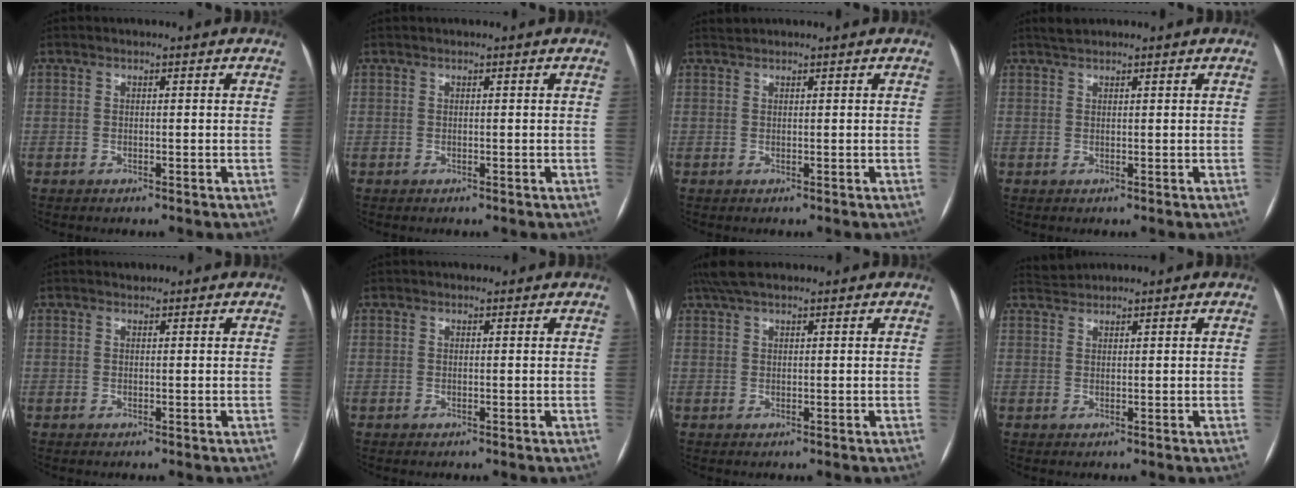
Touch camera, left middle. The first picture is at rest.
{"total": 0.0}
{"total": 0.7, "force": [0.6, -0.1, -0.2], "torque": [-0.004, 0.009, 0.017]}
{"total": 1.6, "force": [1.5, 0.3, 0.5], "torque": [-0.014, 0.012, 0.029]}
{"total": 0.6, "force": [0.5, 0.3, 0.0], "torque": [-0.005, 0.005, 0.008]}
{"total": 0.8, "force": [0.6, 0.5, 0.1], "torque": [-0.005, 0.008, 0.008]}
{"total": 5.4, "force": [4.3, 1.4, 3.0], "torque": [-0.060, 0.034, 0.080]}
{"total": 1.8, "force": [1.7, -0.3, -0.5], "torque": [-0.002, 0.011, 0.042]}